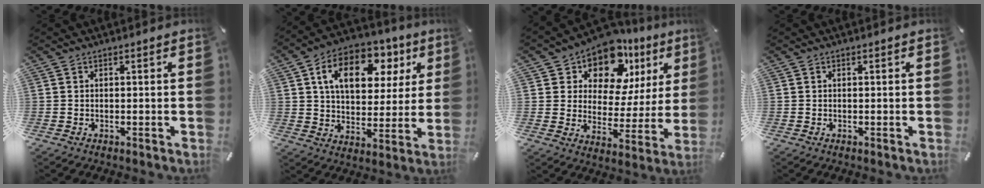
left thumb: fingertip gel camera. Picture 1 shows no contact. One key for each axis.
{"total": 14.9, "fx": 6.2, "fy": 10.1, "fz": 9.0, "tx": -0.140, "ty": -0.015, "tz": 0.109}
{"total": 13.1, "fx": 9.5, "fy": 7.5, "fz": 5.0, "tx": -0.090, "ty": -0.079, "tz": 0.170}
{"total": 0.0}